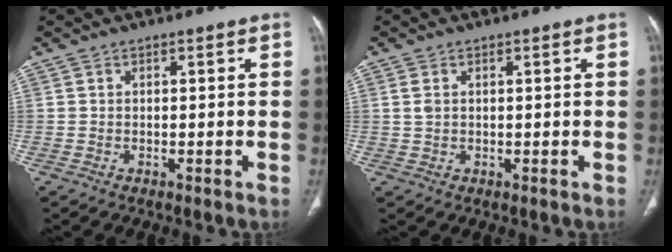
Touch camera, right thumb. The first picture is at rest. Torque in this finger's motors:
{"motor_torque": [-0.02, -0.37, -0.18, 0.71, 0.03]}